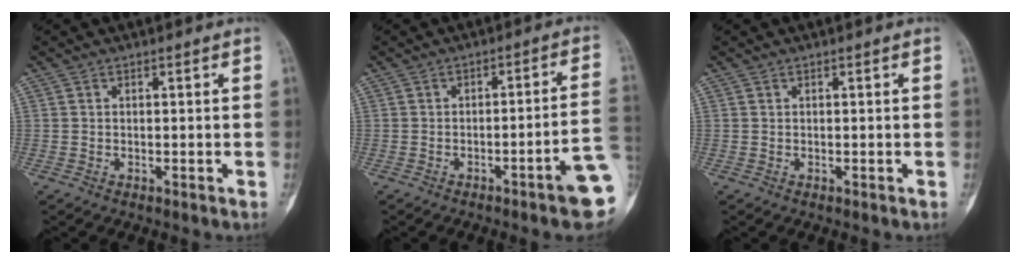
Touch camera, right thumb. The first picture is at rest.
{"total": 8.9, "force": [-3.6, 0.6, 8.1], "torque": [-0.096, 0.028, -0.048]}
{"total": 0.0}